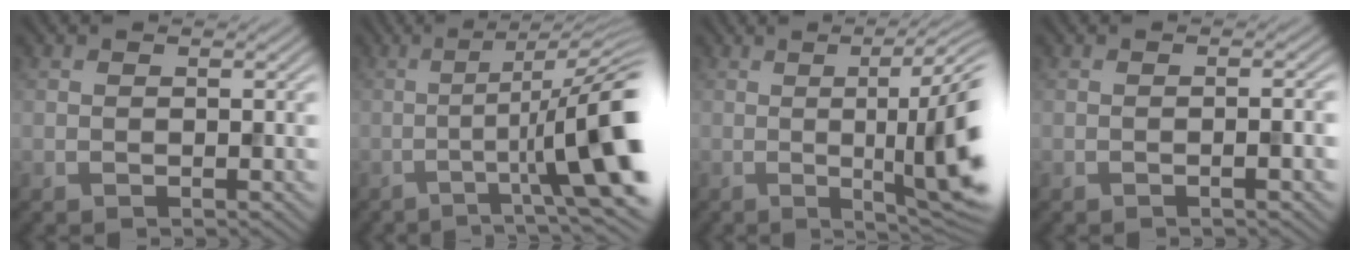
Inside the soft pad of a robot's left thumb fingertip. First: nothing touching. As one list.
[{"total": 13.3, "force": [-2.9, 2.1, 12.8], "torque": [-0.167, 0.009, -0.046]}, {"total": 12.6, "force": [-0.3, 2.6, 12.3], "torque": [-0.160, -0.004, 0.000]}, {"total": 2.1, "force": [-0.5, 0.4, 2.0], "torque": [-0.028, 0.005, -0.011]}]